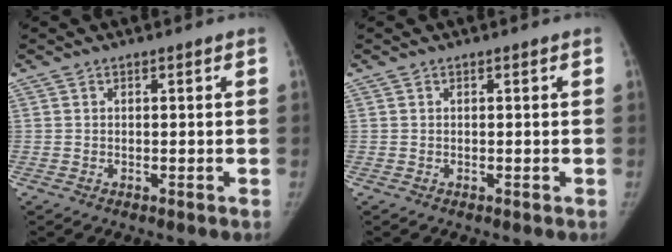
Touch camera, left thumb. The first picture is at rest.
{"total": 0.0}